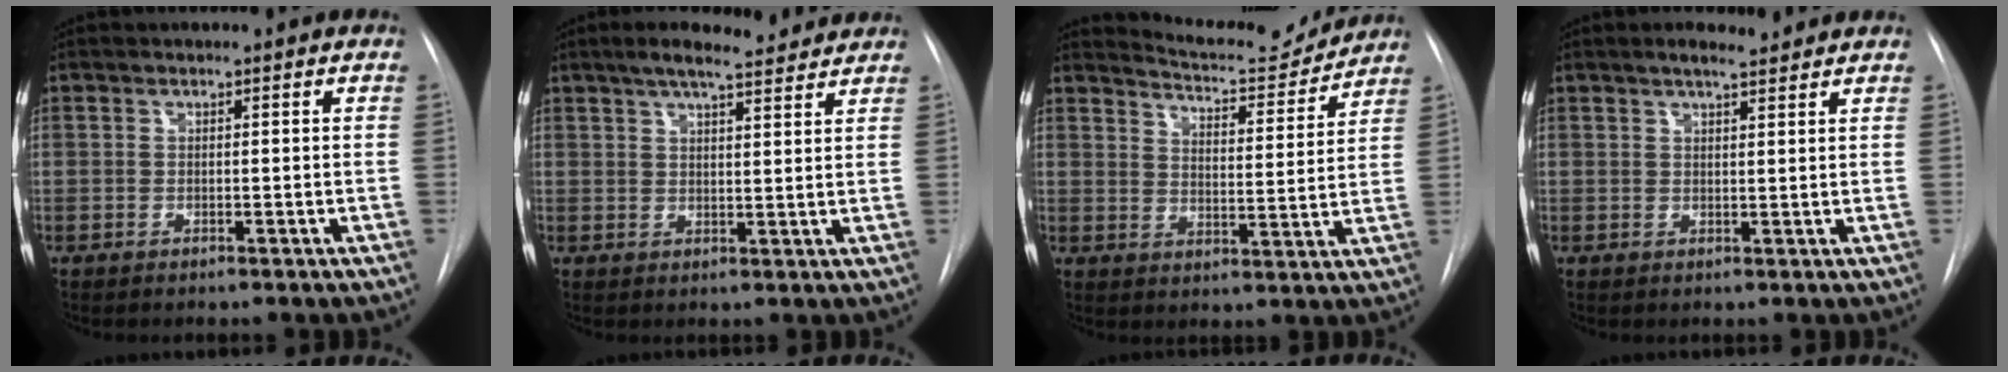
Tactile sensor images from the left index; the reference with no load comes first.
{"total": 9.6, "force": [8.1, 1.9, 4.9], "torque": [-0.072, 0.018, 0.108]}
{"total": 10.7, "force": [10.5, 1.4, 1.1], "torque": [-0.018, -0.015, 0.143]}
{"total": 4.3, "force": [3.7, 0.9, 2.1], "torque": [-0.033, 0.016, 0.055]}